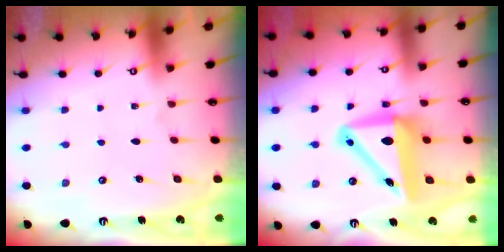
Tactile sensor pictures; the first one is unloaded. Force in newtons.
{"total": 11.8, "press": 11.3, "slide": 3.5}